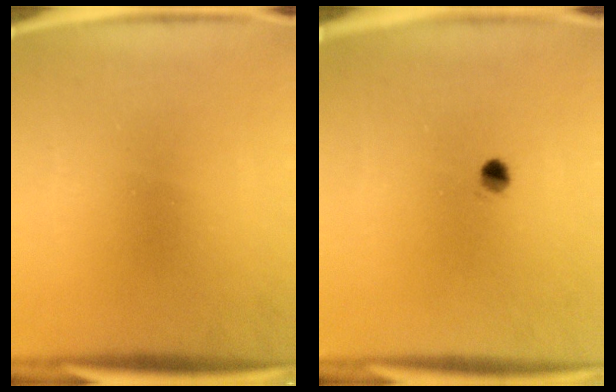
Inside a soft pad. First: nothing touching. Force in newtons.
{"total": 2.0}